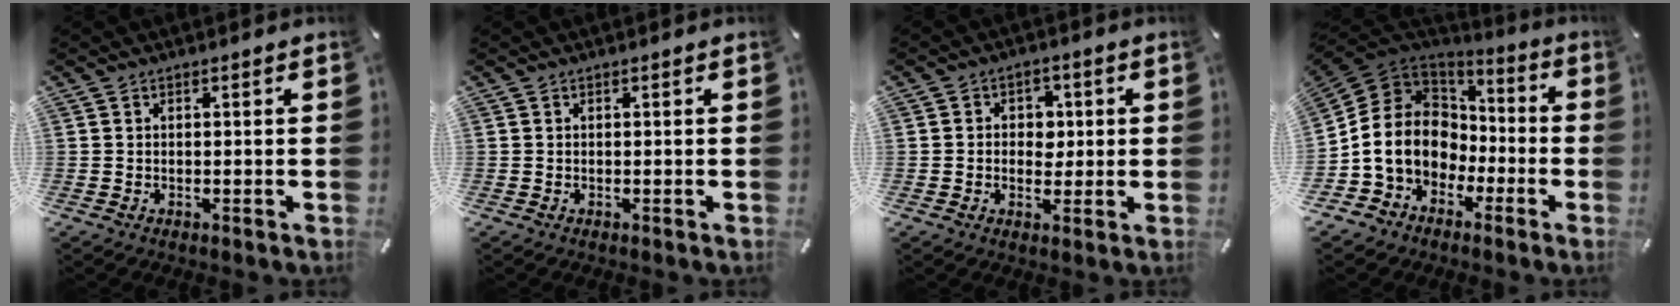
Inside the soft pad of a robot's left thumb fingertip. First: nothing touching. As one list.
[{"total": 0.0}, {"total": 5.3, "force": [0.1, 4.7, 2.5], "torque": [-0.033, 0.004, -0.003]}, {"total": 13.6, "force": [-2.3, 12.0, 5.9], "torque": [-0.144, 0.002, -0.037]}]